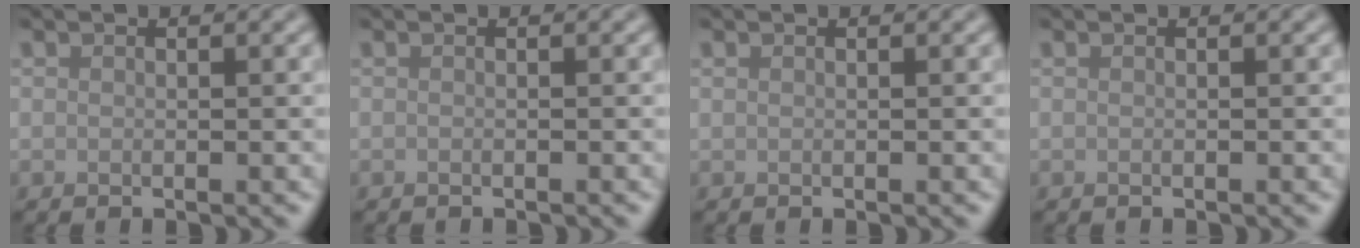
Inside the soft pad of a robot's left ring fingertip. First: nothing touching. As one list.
[{"total": 0.5, "force": [-0.5, 0.0, 0.0], "torque": [0.003, -0.003, -0.010]}, {"total": 0.0}, {"total": 0.0}]